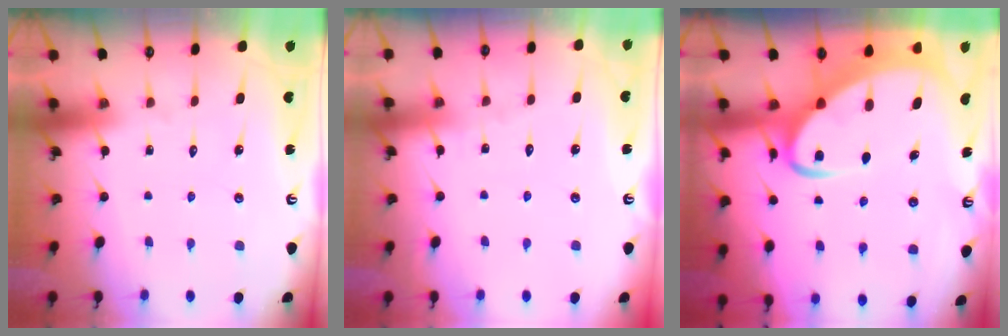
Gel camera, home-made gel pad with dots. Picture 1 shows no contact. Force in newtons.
{"total": 2.6, "press": 2.6, "slide": 0.2}
{"total": 8.0, "press": 7.9, "slide": 1.0}